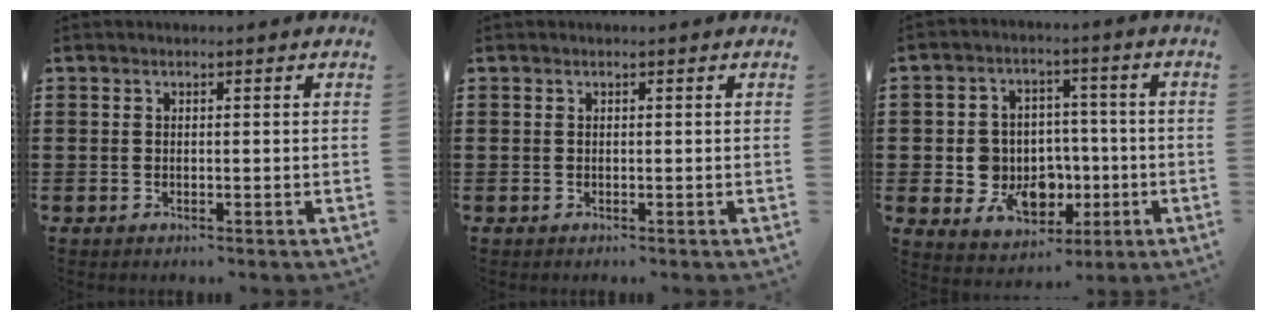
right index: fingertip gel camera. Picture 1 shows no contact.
{"total": 0.0}
{"total": 8.3, "force": [-0.9, 7.5, 3.5], "torque": [-0.067, 0.008, -0.007]}